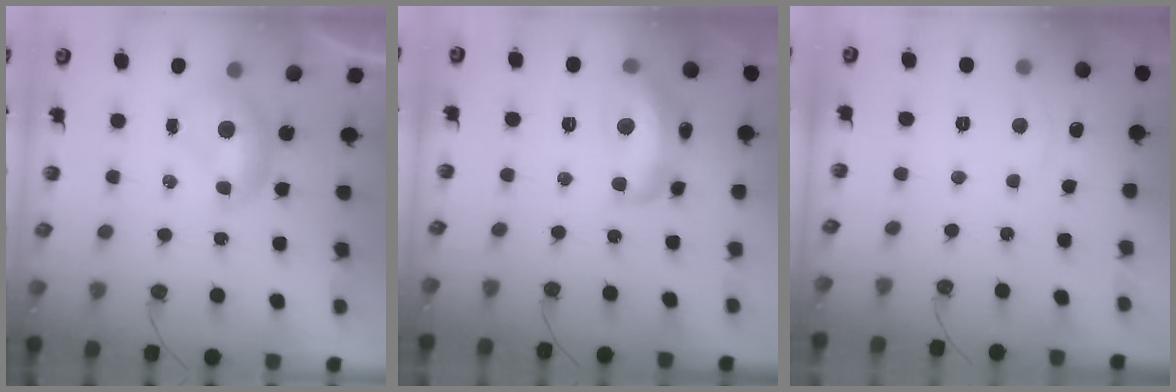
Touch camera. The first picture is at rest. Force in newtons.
{"total": 8.1, "press": 8.1, "slide": 0.8}
{"total": 2.5, "press": 2.5, "slide": 0.6}